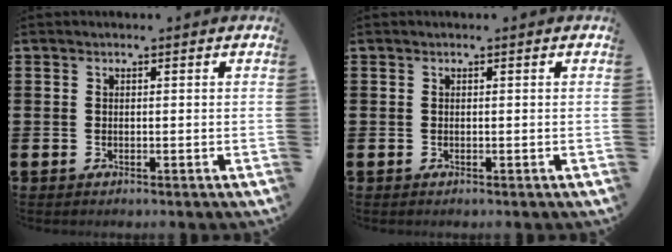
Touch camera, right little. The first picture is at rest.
{"total": 0.0}